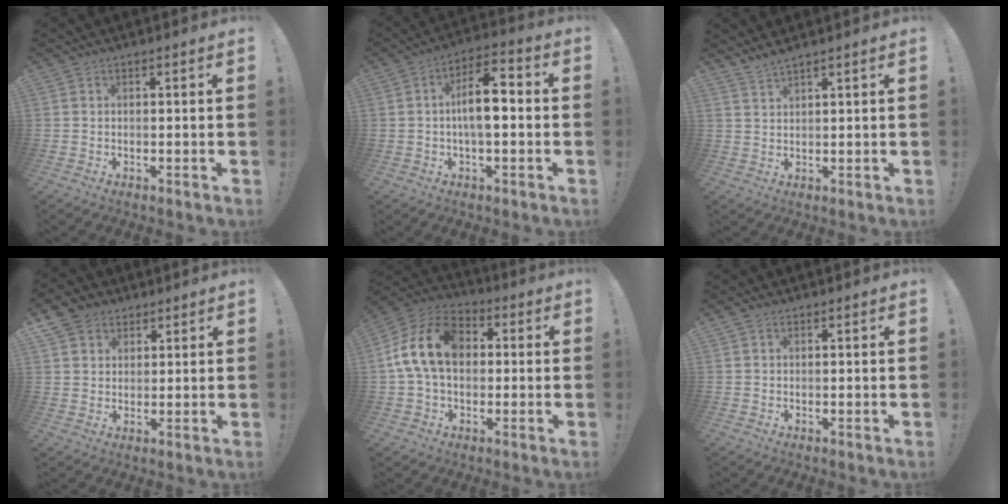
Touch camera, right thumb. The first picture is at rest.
{"total": 10.4, "force": [-0.5, 4.2, 9.6], "torque": [-0.148, 0.008, -0.012]}
{"total": 2.5, "force": [2.3, -0.2, 1.0], "torque": [-0.031, -0.011, 0.043]}
{"total": 6.9, "force": [4.1, 5.3, 1.3], "torque": [-0.023, -0.023, 0.083]}
{"total": 16.4, "force": [2.1, 11.6, 11.4], "torque": [-0.214, 0.020, 0.041]}
{"total": 0.9, "force": [0.5, 0.5, 0.4], "torque": [-0.009, 0.001, 0.009]}